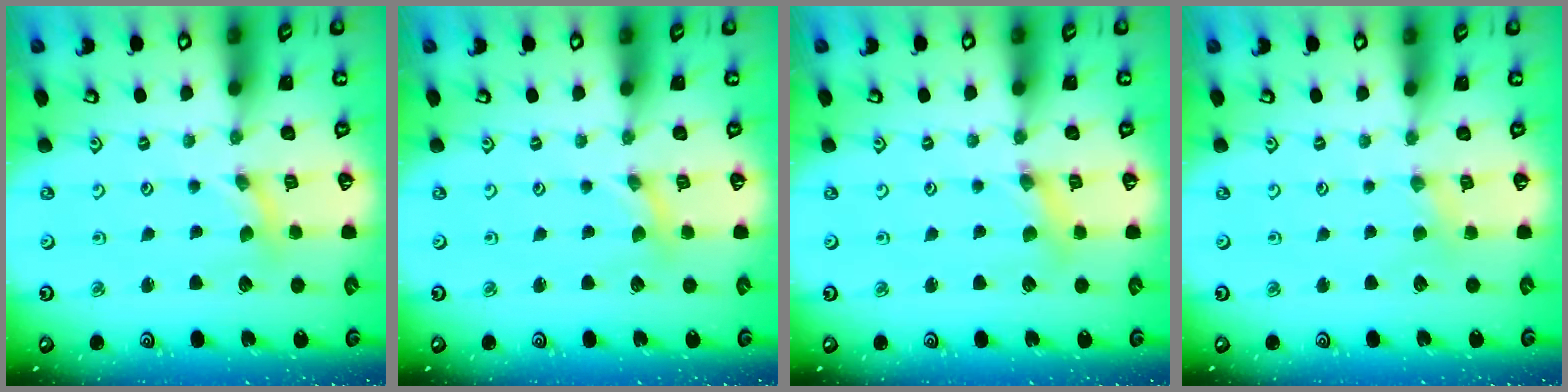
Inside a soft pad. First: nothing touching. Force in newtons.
{"total": 0.0}
{"total": 2.8, "press": 2.8, "slide": 0.4}
{"total": 2.4, "press": 2.3, "slide": 0.5}